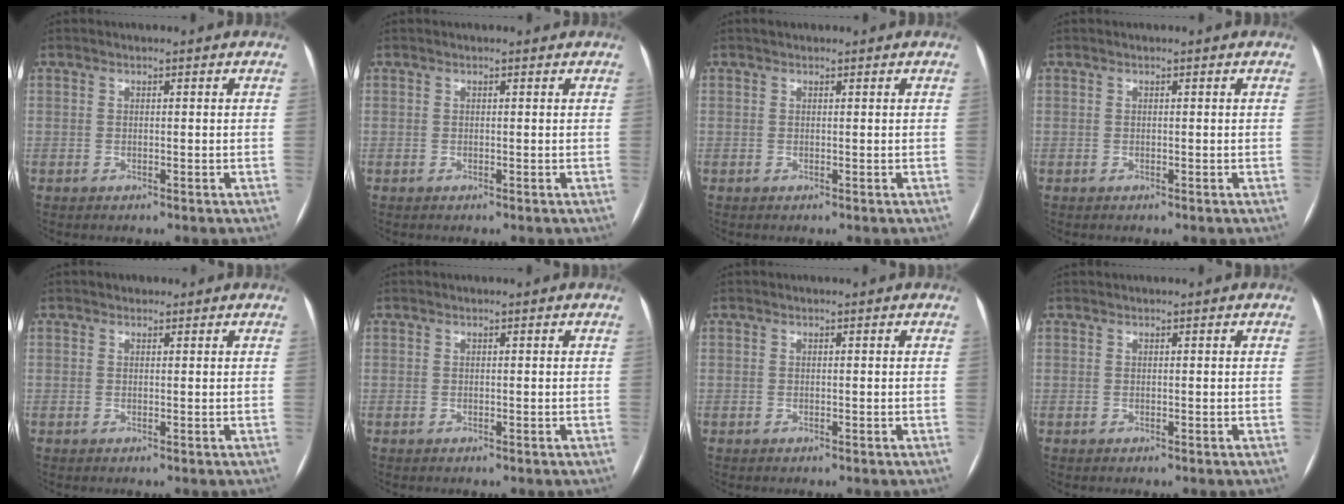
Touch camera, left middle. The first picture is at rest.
{"total": 0.6, "force": [0.6, 0.2, 0.1], "torque": [-0.008, 0.004, 0.004]}
{"total": 0.8, "force": [0.7, 0.4, 0.2], "torque": [-0.009, 0.012, 0.012]}
{"total": 0.0}
{"total": 0.9, "force": [0.6, 0.6, 0.1], "torque": [0.001, 0.000, 0.005]}
{"total": 0.0}
{"total": 0.0}
{"total": 0.0}